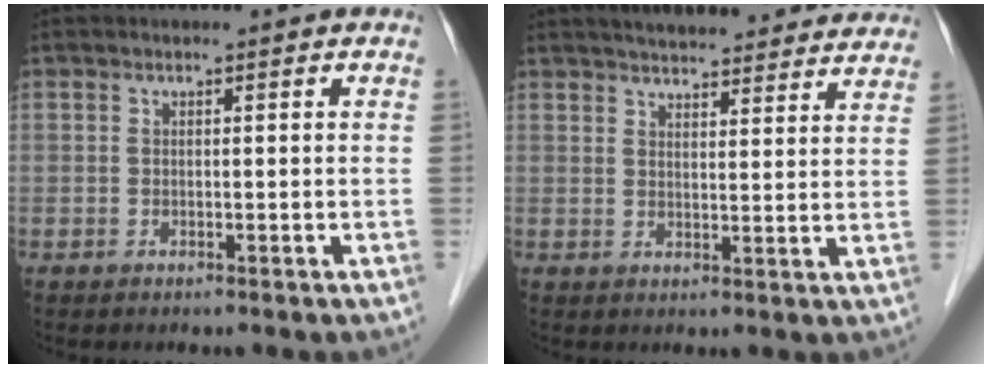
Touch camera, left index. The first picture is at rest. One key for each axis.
{"total": 21.3, "fx": 19.3, "fy": 4.0, "fz": 8.2, "tx": -0.113, "ty": 0.021, "tz": 0.242}